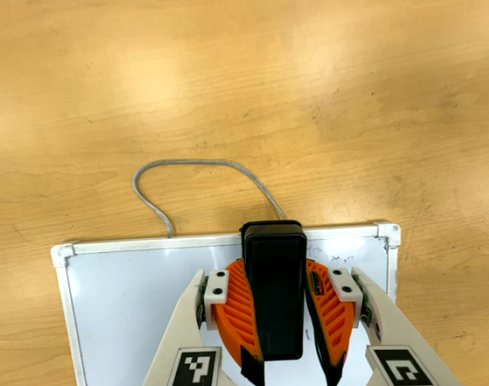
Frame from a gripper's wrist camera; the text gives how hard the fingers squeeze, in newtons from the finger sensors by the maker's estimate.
{"total": 10.8, "left": 8.4, "right": 13.1}